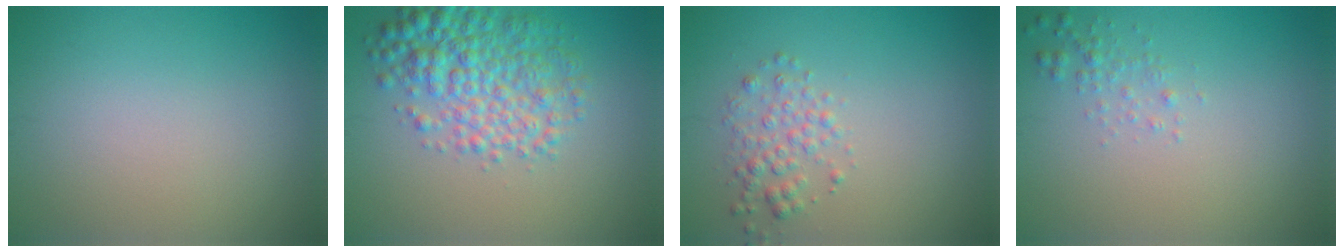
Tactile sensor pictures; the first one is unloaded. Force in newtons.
{"total": 5.7, "press": 5.7, "slide": 0.1}
{"total": 2.0, "press": 2.0, "slide": 0.1}
{"total": 1.1, "press": 1.1, "slide": 0.1}